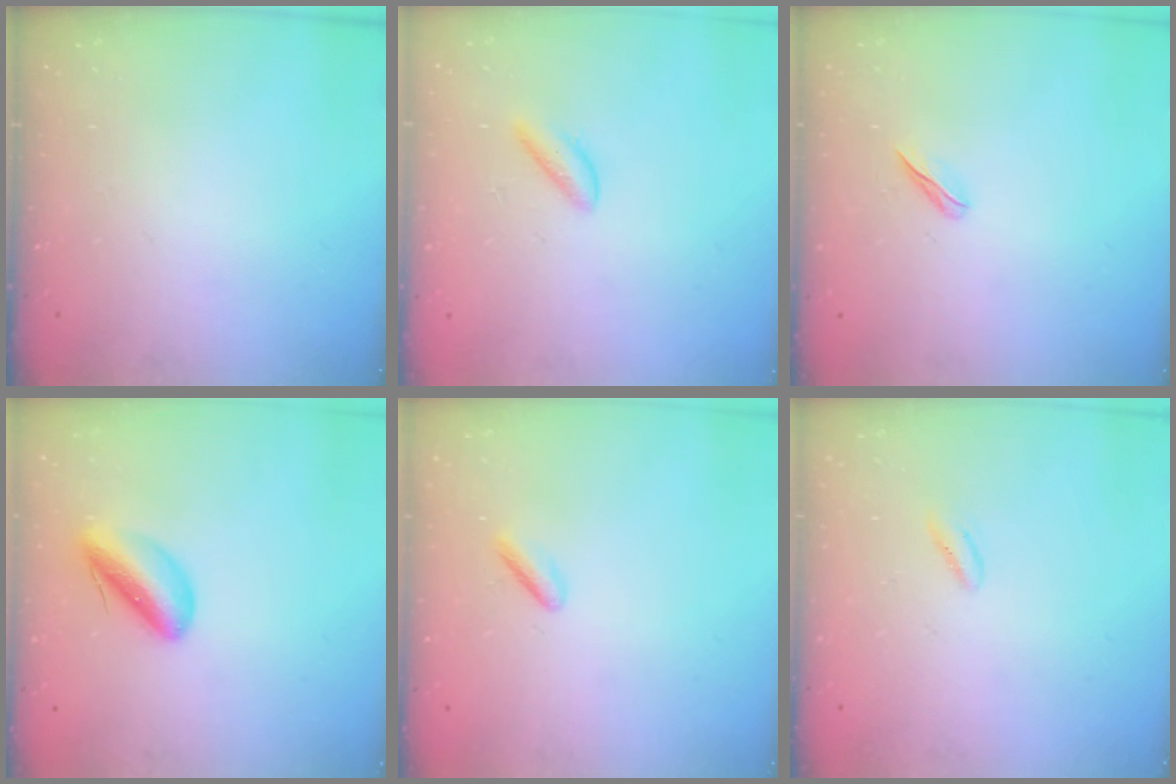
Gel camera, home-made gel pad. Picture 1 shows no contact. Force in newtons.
{"total": 1.9, "press": 1.9, "slide": 0.4}
{"total": 2.5, "press": 2.4, "slide": 0.8}
{"total": 8.0, "press": 7.7, "slide": 2.2}
{"total": 1.5, "press": 1.2, "slide": 0.8}
{"total": 1.8, "press": 1.6, "slide": 0.9}